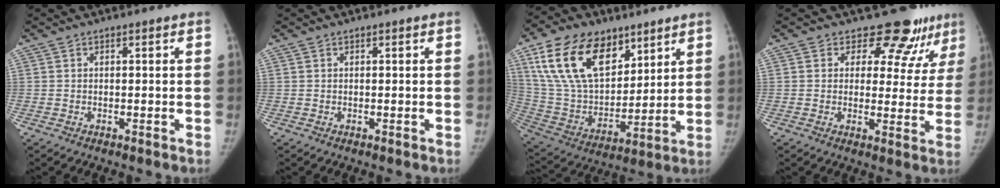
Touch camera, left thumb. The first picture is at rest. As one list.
[{"total": 0.0}, {"total": 22.5, "force": [12.1, 13.2, 13.7], "torque": [-0.229, -0.037, 0.228]}, {"total": 9.9, "force": [8.2, 5.0, 2.4], "torque": [0.018, -0.053, 0.087]}]